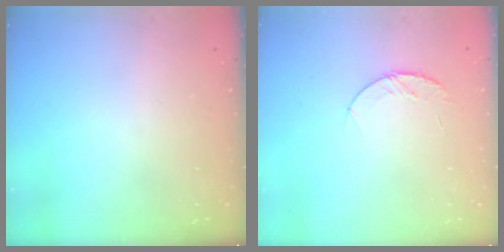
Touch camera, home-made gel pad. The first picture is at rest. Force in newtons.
{"total": 5.3, "press": 5.3, "slide": 0.6}